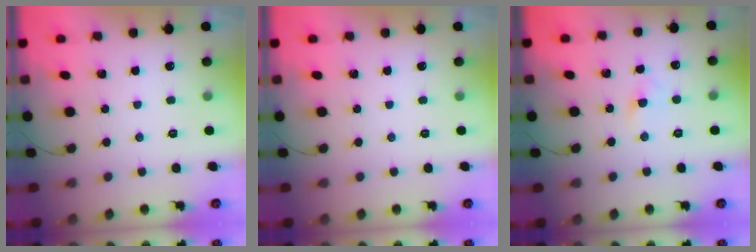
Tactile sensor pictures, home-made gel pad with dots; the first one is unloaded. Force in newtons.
{"total": 0.0}
{"total": 3.0, "press": 2.8, "slide": 1.1}